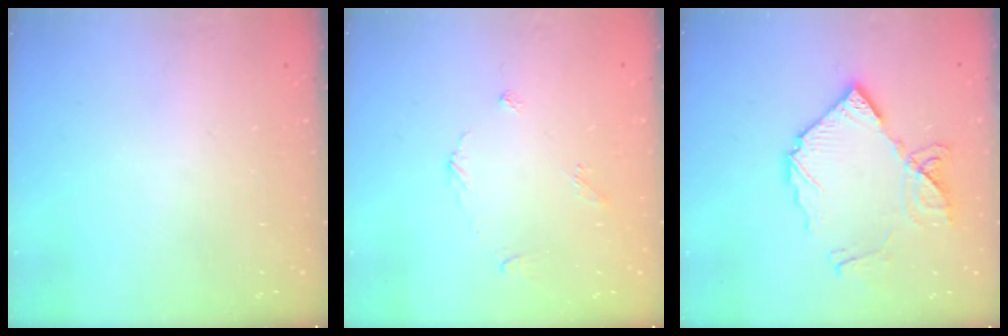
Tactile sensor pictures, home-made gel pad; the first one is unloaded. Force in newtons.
{"total": 4.5, "press": 4.5, "slide": 0.5}
{"total": 14.1, "press": 14.0, "slide": 1.7}